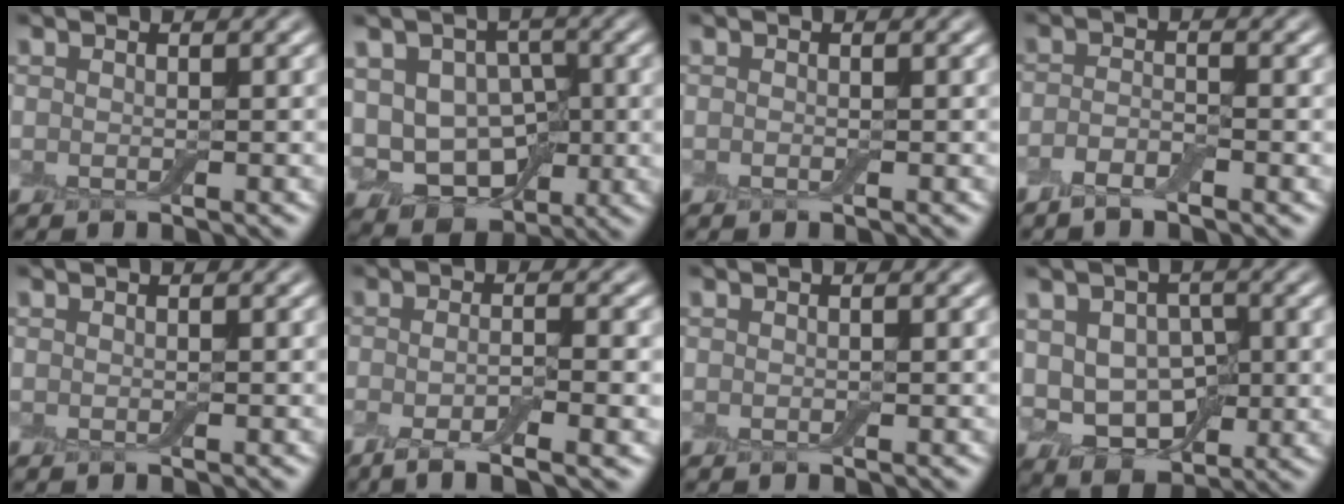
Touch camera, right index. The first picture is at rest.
{"total": 9.3, "force": [-1.5, 7.1, 5.8], "torque": [-0.076, -0.003, -0.026]}
{"total": 0.0}
{"total": 2.2, "force": [-1.4, 0.6, 1.6], "torque": [-0.034, -0.001, -0.031]}
{"total": 0.0}
{"total": 5.6, "force": [-2.6, 1.1, 4.8], "torque": [-0.079, -0.010, -0.047]}
{"total": 0.0}
{"total": 7.5, "force": [-0.5, 5.1, 5.5], "torque": [-0.089, -0.004, -0.006]}